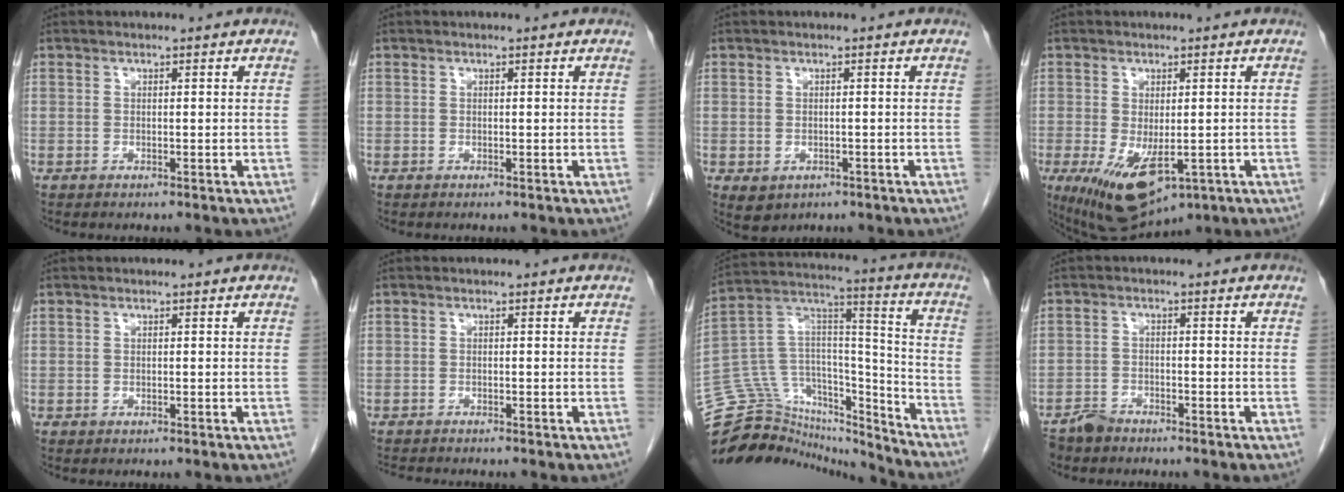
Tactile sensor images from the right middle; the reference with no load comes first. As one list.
[{"total": 0.0}, {"total": 2.9, "force": [-1.3, 2.2, 1.3], "torque": [-0.018, -0.002, -0.007]}, {"total": 10.8, "force": [-4.2, 5.0, 8.5], "torque": [-0.148, -0.027, -0.052]}, {"total": 0.0}, {"total": 3.5, "force": [-3.3, 0.2, 1.2], "torque": [-0.013, -0.010, -0.051]}, {"total": 26.2, "force": [-24.8, 6.5, 5.3], "torque": [-0.137, 0.049, -0.393]}, {"total": 2.8, "force": [-2.6, 1.1, 0.3], "torque": [-0.011, -0.001, -0.045]}]